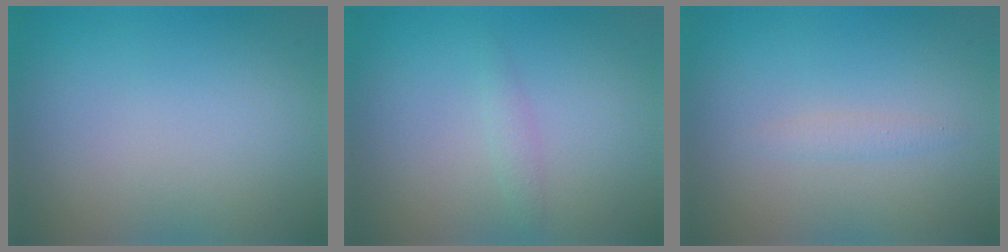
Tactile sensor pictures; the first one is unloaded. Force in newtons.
{"total": 1.0, "press": 1.0, "slide": 0.1}
{"total": 1.0, "press": 1.0, "slide": 0.0}